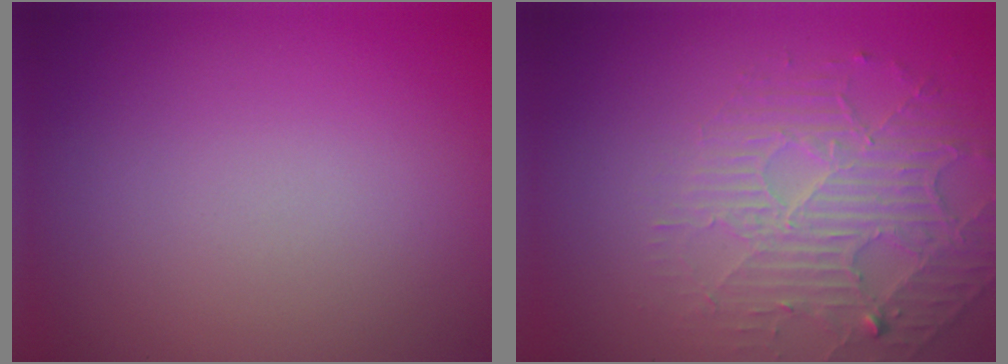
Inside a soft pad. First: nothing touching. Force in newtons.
{"total": 4.5, "press": 3.3, "slide": 3.1}